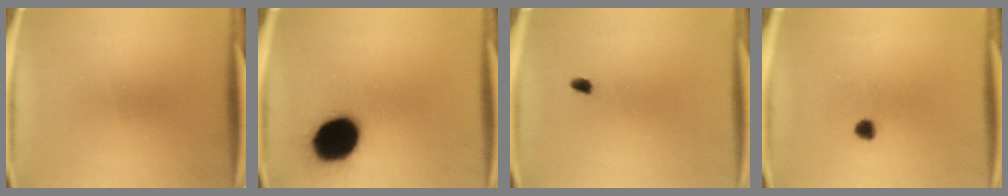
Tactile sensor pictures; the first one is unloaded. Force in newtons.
{"total": 18.7}
{"total": 1.2}
{"total": 1.9}